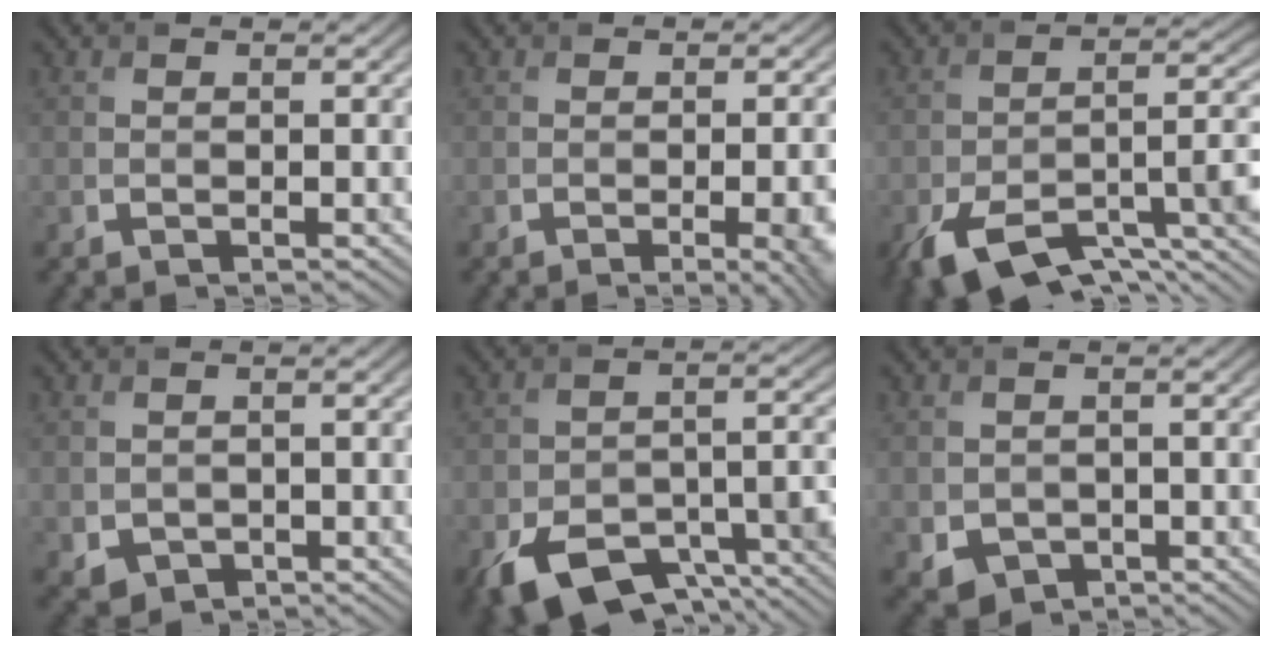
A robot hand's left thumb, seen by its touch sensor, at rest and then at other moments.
{"total": 5.6, "force": [-1.7, 1.7, 5.0], "torque": [-0.058, -0.005, -0.014]}
{"total": 13.1, "force": [-7.9, 5.1, 9.1], "torque": [-0.167, -0.026, -0.128]}
{"total": 1.9, "force": [-0.2, 1.7, 0.7], "torque": [-0.025, -0.014, 0.001]}
{"total": 12.8, "force": [-7.1, 6.8, 8.2], "torque": [-0.148, -0.035, -0.109]}
{"total": 2.6, "force": [-0.6, 2.4, 1.0], "torque": [-0.034, -0.018, -0.007]}